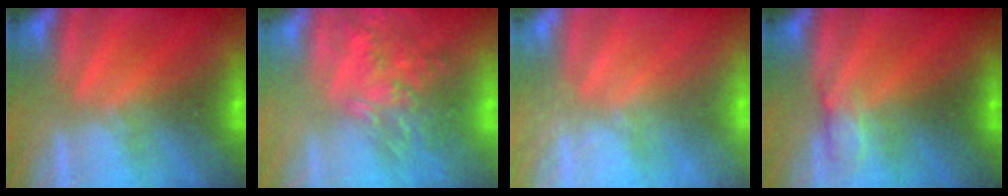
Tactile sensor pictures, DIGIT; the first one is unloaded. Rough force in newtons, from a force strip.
{"total": 9.4}
{"total": 2.4}
{"total": 2.4}